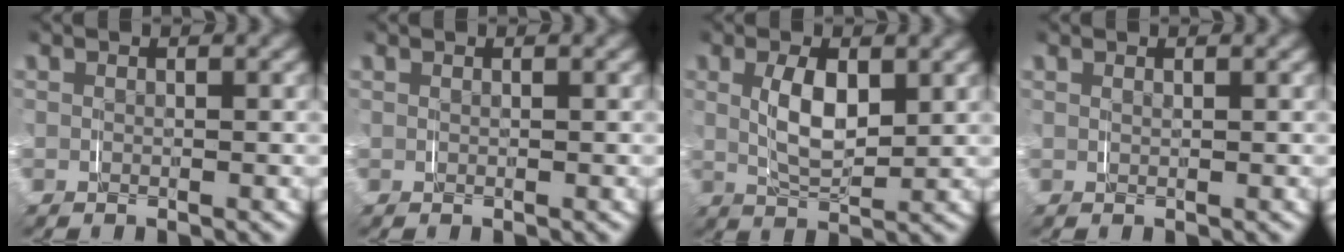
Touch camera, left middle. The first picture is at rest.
{"total": 0.0}
{"total": 4.1, "force": [0.8, 1.8, 3.6], "torque": [-0.068, -0.007, 0.018]}
{"total": 0.5, "force": [0.5, -0.1, 0.2], "torque": [-0.002, 0.000, 0.009]}